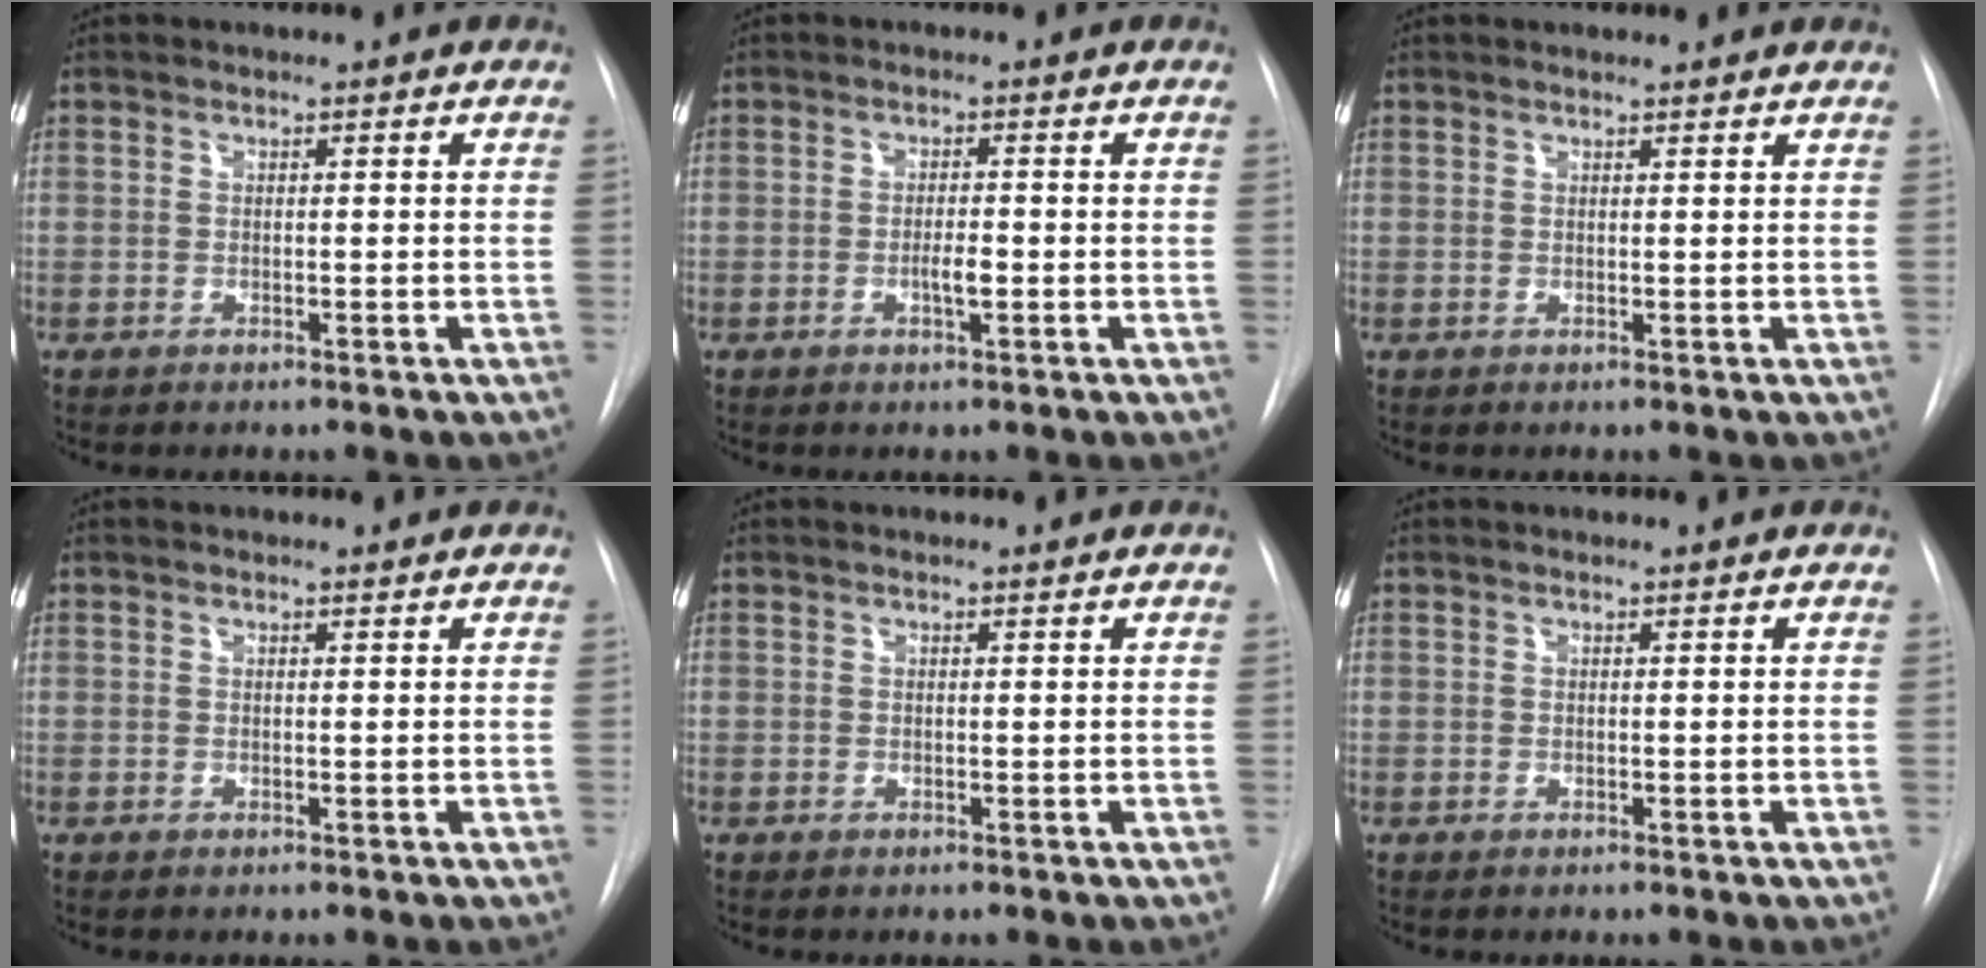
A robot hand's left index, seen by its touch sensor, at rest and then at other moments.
{"total": 2.2, "force": [-0.6, 0.4, 2.0], "torque": [-0.036, 0.000, -0.011]}
{"total": 3.9, "force": [3.8, 0.5, 0.9], "torque": [-0.015, 0.017, 0.040]}
{"total": 1.2, "force": [1.1, 0.1, 0.4], "torque": [-0.008, 0.009, 0.016]}
{"total": 0.7, "force": [0.7, 0.0, 0.2], "torque": [-0.008, 0.007, 0.011]}
{"total": 1.2, "force": [1.2, 0.0, 0.3], "torque": [-0.009, 0.015, 0.015]}